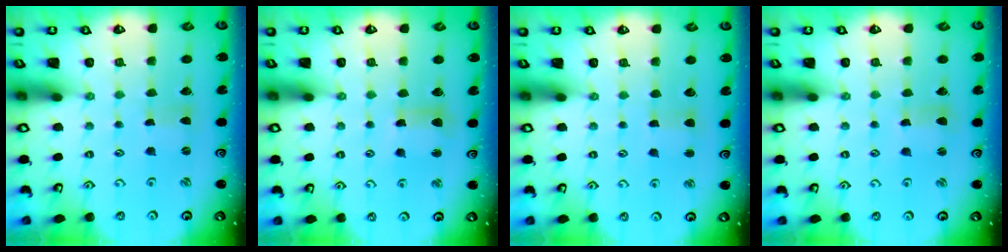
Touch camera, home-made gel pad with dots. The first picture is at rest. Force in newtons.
{"total": 7.3, "press": 7.3, "slide": 1.1}
{"total": 3.4, "press": 3.4, "slide": 0.3}
{"total": 1.7, "press": 1.7, "slide": 0.4}